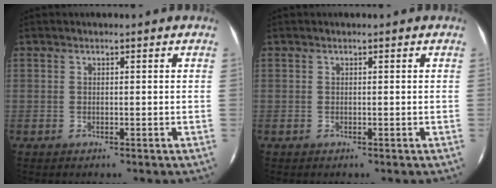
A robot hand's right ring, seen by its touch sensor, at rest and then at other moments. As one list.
[{"total": 0.0}]